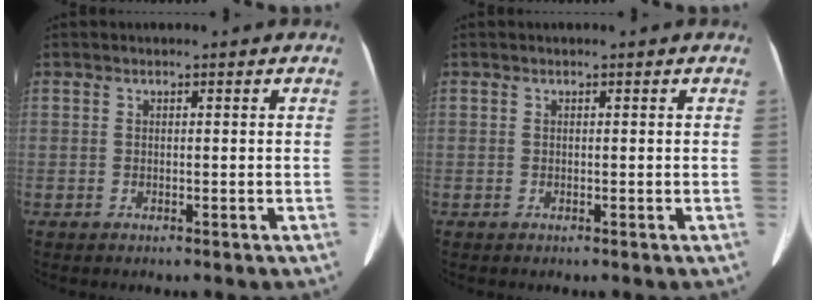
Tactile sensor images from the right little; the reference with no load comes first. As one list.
[{"total": 0.0}]